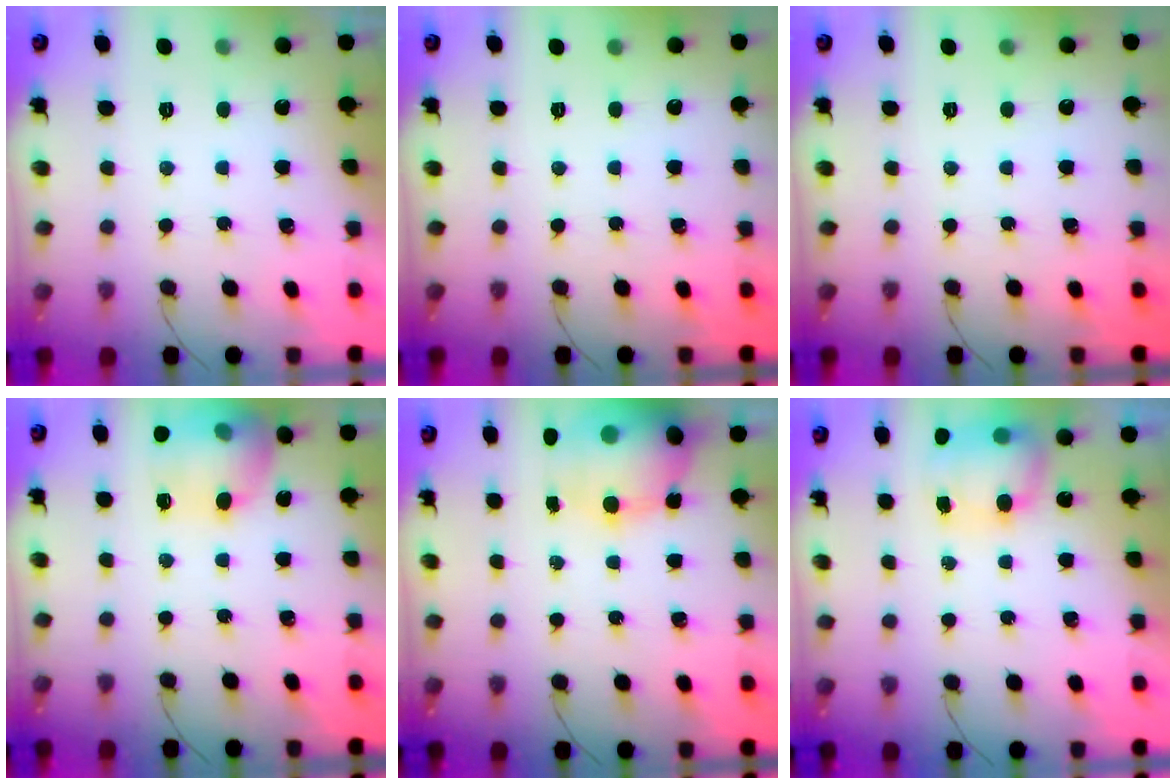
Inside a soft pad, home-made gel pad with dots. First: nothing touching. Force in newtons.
{"total": 0.0}
{"total": 0.0}
{"total": 16.7, "press": 16.6, "slide": 1.4}
{"total": 15.9, "press": 15.3, "slide": 4.4}
{"total": 7.6, "press": 7.4, "slide": 1.4}